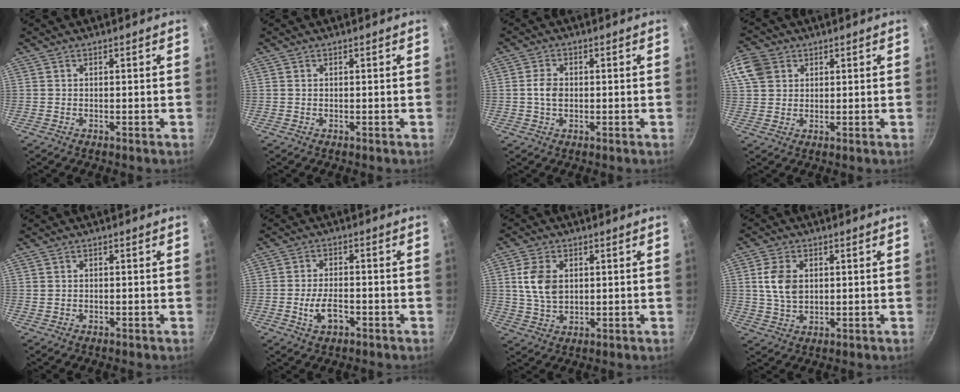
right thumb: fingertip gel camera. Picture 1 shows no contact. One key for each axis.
{"total": 0.0}
{"total": 3.7, "fx": -0.1, "fy": 2.5, "fz": 2.7, "tx": -0.046, "ty": 0.010, "tz": -0.004}
{"total": 9.3, "fx": 3.7, "fy": 7.4, "fz": 4.3, "tx": -0.088, "ty": 0.007, "tz": 0.067}
{"total": 0.0}
{"total": 5.7, "fx": -2.1, "fy": 3.0, "fz": 4.4, "tx": -0.073, "ty": 0.015, "tz": -0.036}
{"total": 8.0, "fx": 1.6, "fy": 5.3, "fz": 5.7, "tx": -0.102, "ty": -0.005, "tz": 0.033}
{"total": 7.3, "fx": 1.4, "fy": 4.9, "fz": 5.2, "tx": -0.092, "ty": -0.003, "tz": 0.028}